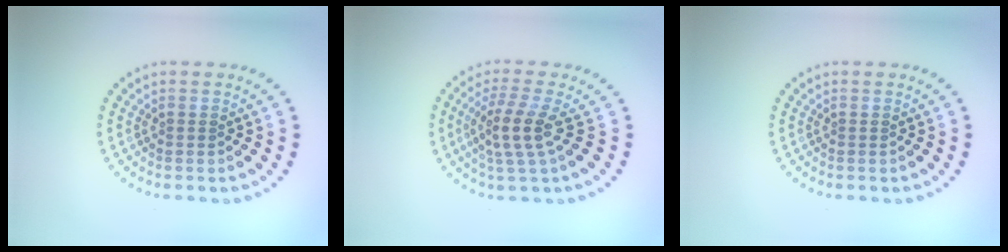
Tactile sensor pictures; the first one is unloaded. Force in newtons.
{"total": 3.4, "press": 2.7, "slide": 1.9}
{"total": 0.0}